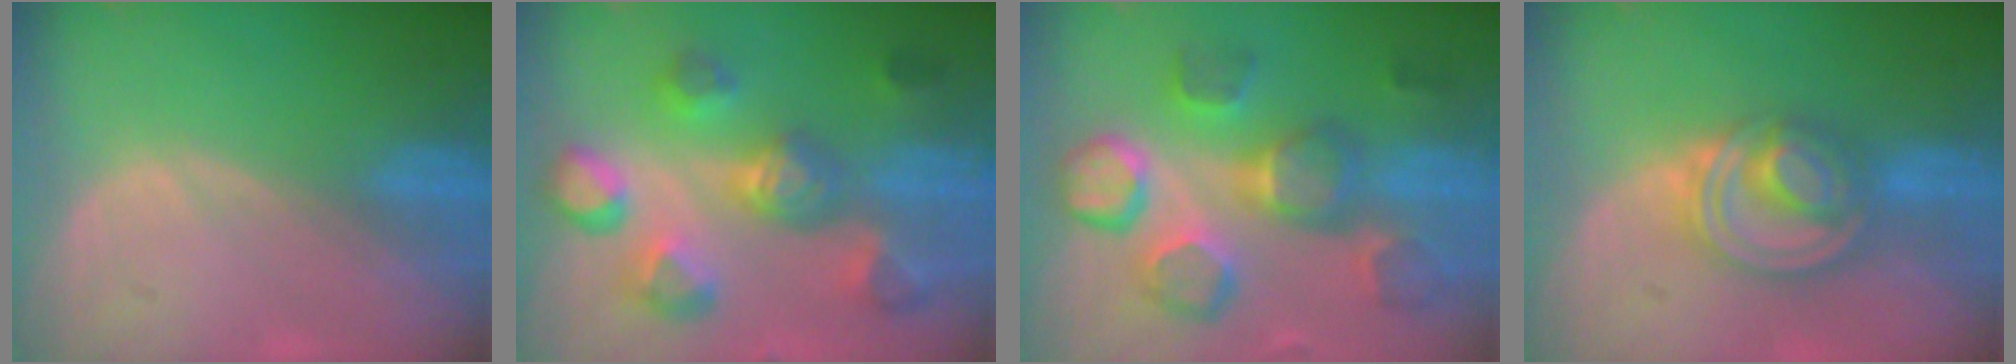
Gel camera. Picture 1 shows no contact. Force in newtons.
{"total": 11.0, "press": 9.9, "slide": 4.7}
{"total": 11.6, "press": 10.9, "slide": 4.0}
{"total": 8.2, "press": 6.9, "slide": 4.4}